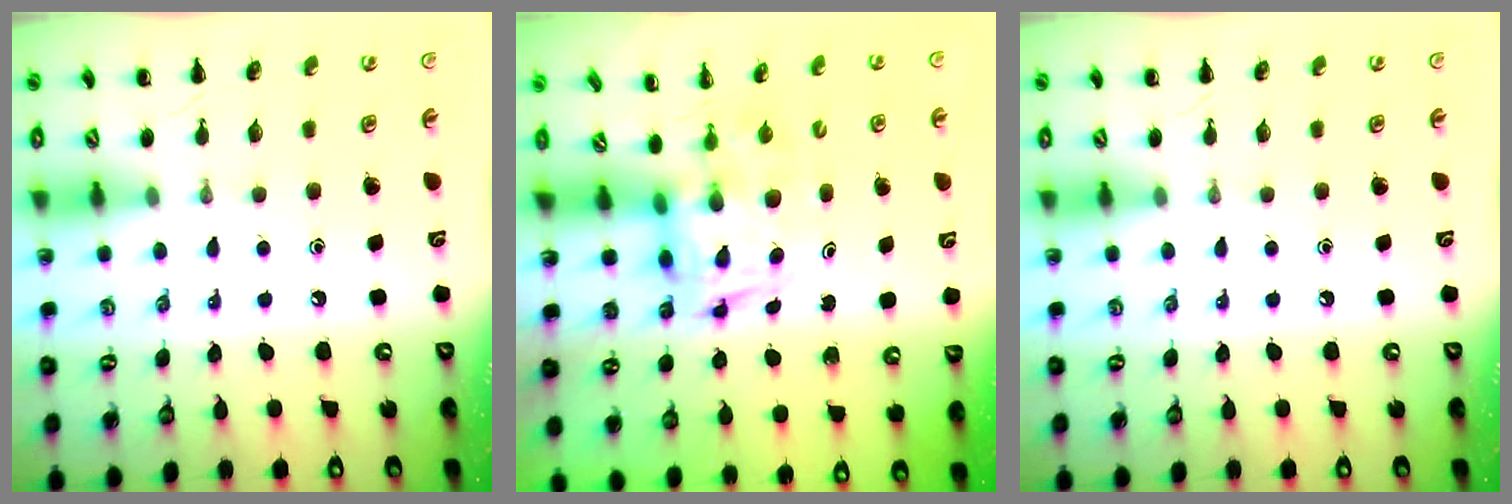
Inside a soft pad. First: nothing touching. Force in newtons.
{"total": 2.8, "press": 2.8, "slide": 0.5}
{"total": 0.0}